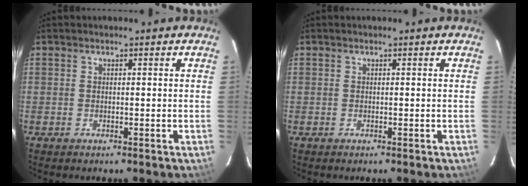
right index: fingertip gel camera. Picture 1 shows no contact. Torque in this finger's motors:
{"motor_torque": [0.00, 0.00, -0.02, 0.00]}